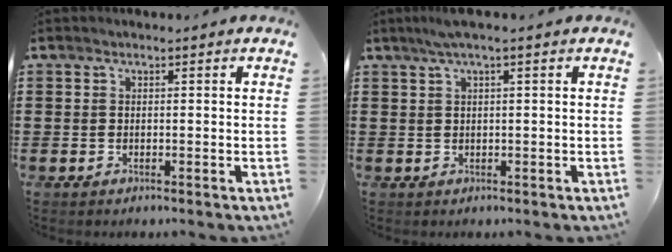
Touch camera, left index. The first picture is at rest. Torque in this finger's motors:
{"motor_torque": [0.96, -1.18, 0.54, 0.05]}